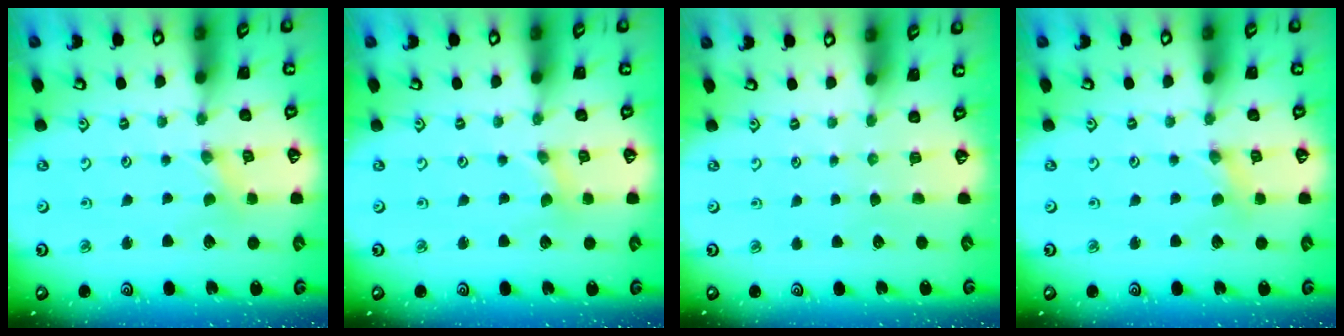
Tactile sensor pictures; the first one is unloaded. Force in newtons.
{"total": 0.0}
{"total": 0.0}
{"total": 1.1, "press": 1.1, "slide": 0.2}